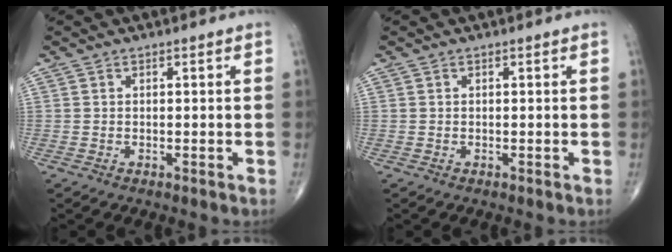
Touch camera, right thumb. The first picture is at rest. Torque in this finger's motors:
{"motor_torque": [-0.16, 0.04, 0.00, -0.07, 0.03]}